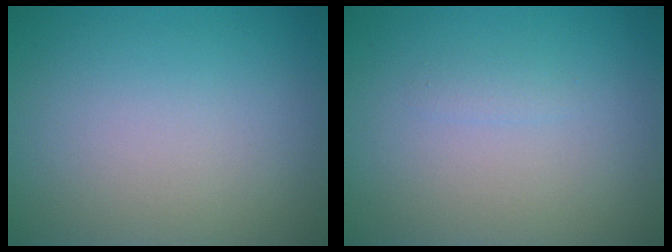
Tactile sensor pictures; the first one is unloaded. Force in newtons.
{"total": 0.7, "press": 0.7, "slide": 0.0}